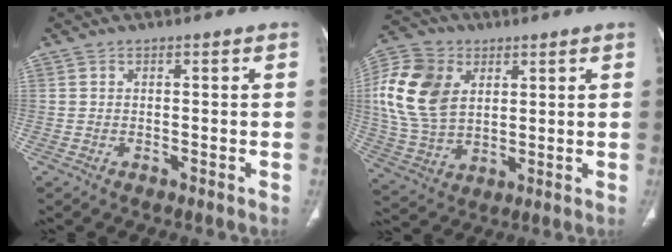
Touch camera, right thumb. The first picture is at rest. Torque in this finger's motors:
{"motor_torque": [0.72, 2.37, 1.46, 0.26, 0.12]}